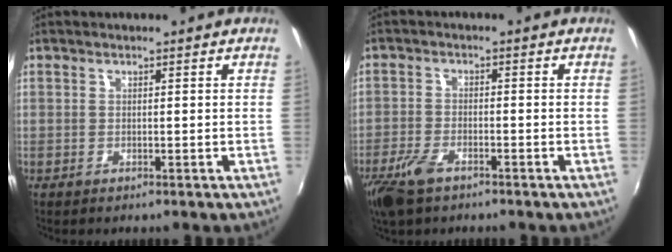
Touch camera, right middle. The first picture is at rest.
{"total": 6.7, "force": [-4.5, 2.8, 4.0], "torque": [-0.106, -0.012, -0.089]}